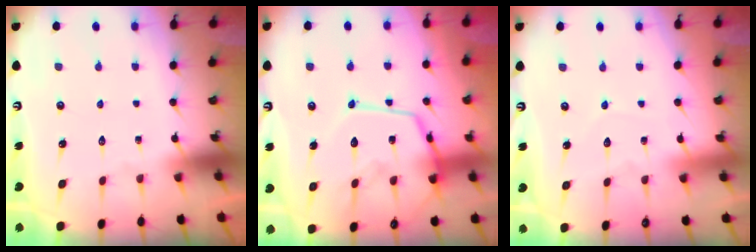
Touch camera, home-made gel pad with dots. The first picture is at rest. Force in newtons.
{"total": 15.7, "press": 15.7, "slide": 1.3}
{"total": 4.2, "press": 4.2, "slide": 0.2}